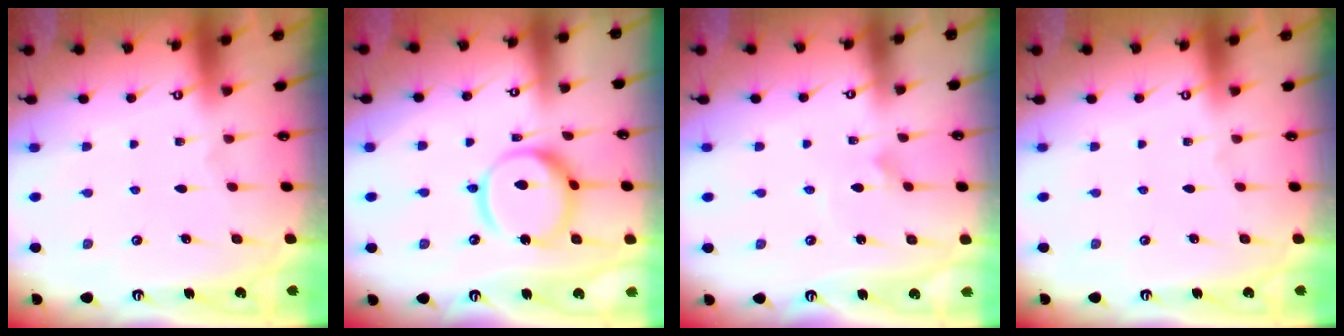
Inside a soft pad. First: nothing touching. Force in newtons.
{"total": 14.5, "press": 14.5, "slide": 1.5}
{"total": 2.2, "press": 2.2, "slide": 0.1}
{"total": 0.0}